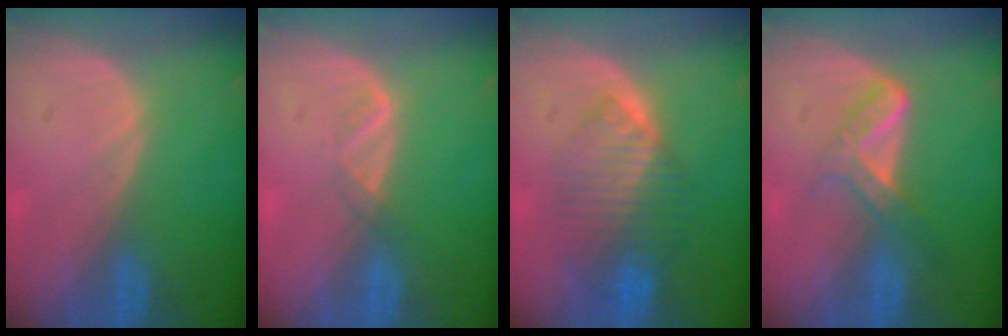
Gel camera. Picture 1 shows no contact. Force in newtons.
{"total": 1.6, "press": 1.5, "slide": 0.7}
{"total": 7.3, "press": 7.2, "slide": 1.4}
{"total": 5.5, "press": 4.7, "slide": 2.8}